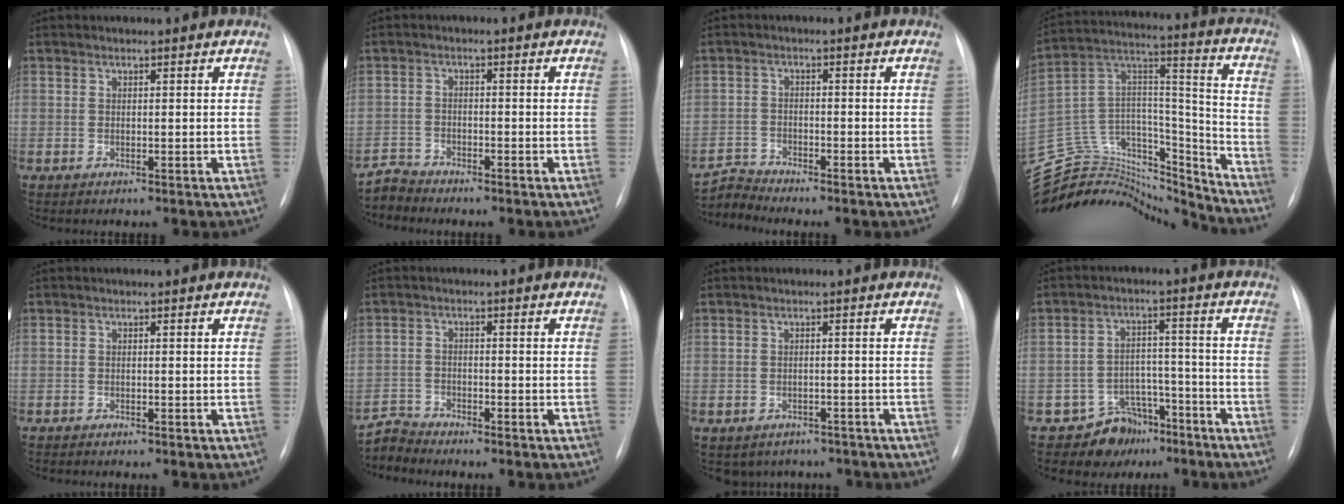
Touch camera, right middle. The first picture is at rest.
{"total": 2.7, "force": [-2.6, 0.1, -0.9], "torque": [0.024, -0.014, -0.050]}
{"total": 3.3, "force": [-2.9, -0.8, -1.1], "torque": [0.024, -0.016, -0.055]}
{"total": 27.6, "force": [-25.9, 7.4, 5.9], "torque": [-0.150, 0.048, -0.408]}
{"total": 1.5, "force": [-1.3, 0.2, 0.6], "torque": [-0.009, -0.003, -0.016]}
{"total": 3.2, "force": [-3.0, -0.5, -1.0], "torque": [0.024, -0.016, -0.058]}
{"total": 5.8, "force": [-4.8, 3.3, 0.4], "torque": [0.006, 0.013, -0.055]}
{"total": 6.6, "force": [-4.9, 4.4, 0.4], "torque": [0.010, 0.032, -0.073]}